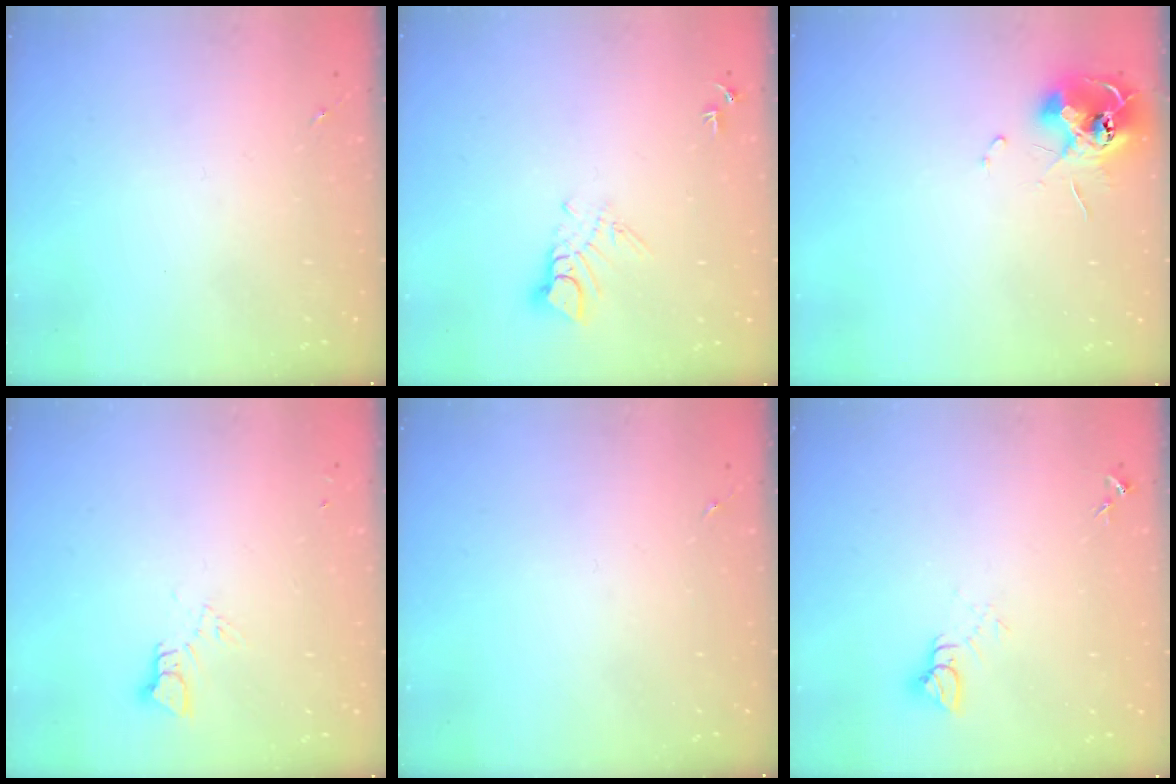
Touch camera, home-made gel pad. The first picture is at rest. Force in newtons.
{"total": 5.9, "press": 5.9, "slide": 0.5}
{"total": 11.7, "press": 11.7, "slide": 0.9}
{"total": 3.4, "press": 3.4, "slide": 0.2}
{"total": 0.0}
{"total": 5.0, "press": 5.0, "slide": 0.4}